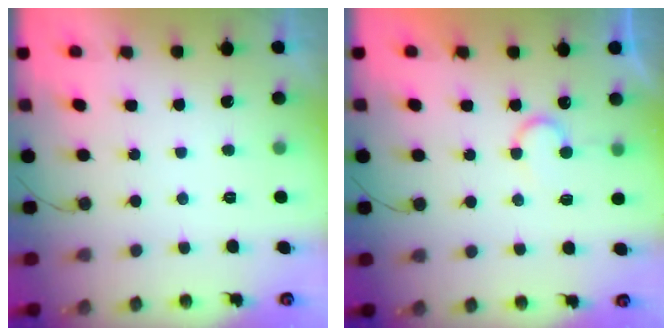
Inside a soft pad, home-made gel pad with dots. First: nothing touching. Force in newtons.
{"total": 7.3, "press": 7.3, "slide": 0.3}